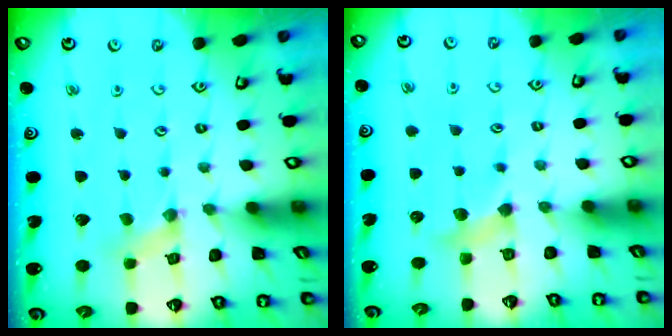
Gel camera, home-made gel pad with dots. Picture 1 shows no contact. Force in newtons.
{"total": 3.3, "press": 3.3, "slide": 0.3}